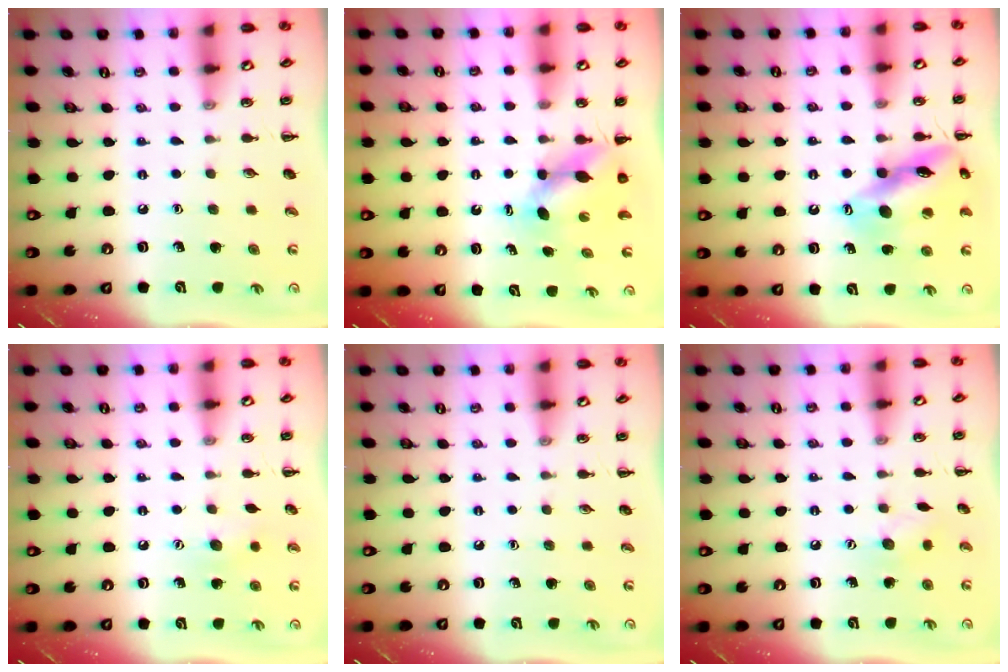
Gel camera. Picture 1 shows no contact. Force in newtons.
{"total": 5.7, "press": 5.7, "slide": 0.1}
{"total": 15.3, "press": 15.2, "slide": 2.2}
{"total": 6.8, "press": 6.6, "slide": 1.7}
{"total": 0.0}
{"total": 6.5, "press": 6.4, "slide": 1.4}